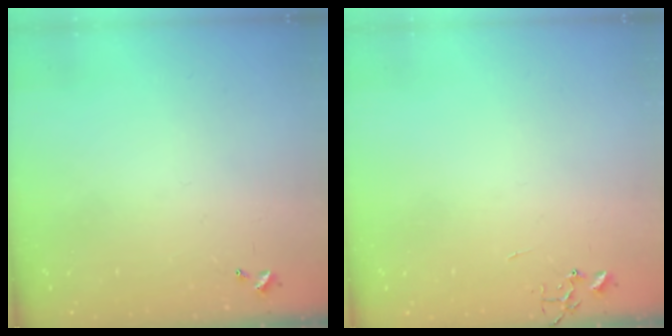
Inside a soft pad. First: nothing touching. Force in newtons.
{"total": 0.0}